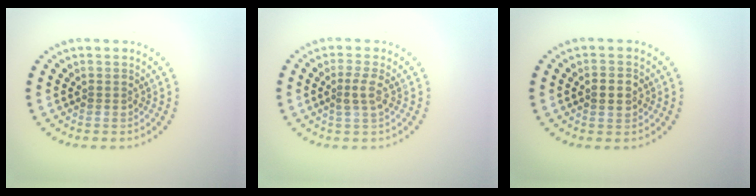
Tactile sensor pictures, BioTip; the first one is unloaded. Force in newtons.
{"total": 1.8, "press": 1.5, "slide": 0.9}
{"total": 2.3, "press": 2.3, "slide": 0.1}